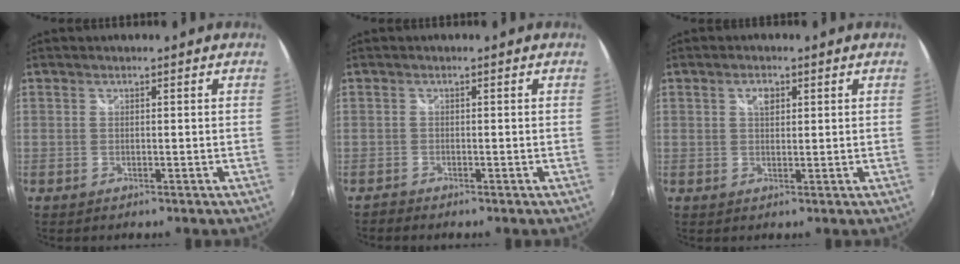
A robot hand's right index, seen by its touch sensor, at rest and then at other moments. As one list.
[{"total": 1.0, "force": [-1.0, 0.2, -0.2], "torque": [-0.002, -0.002, -0.021]}, {"total": 2.5, "force": [1.0, 1.4, 1.7], "torque": [-0.028, 0.005, 0.016]}]